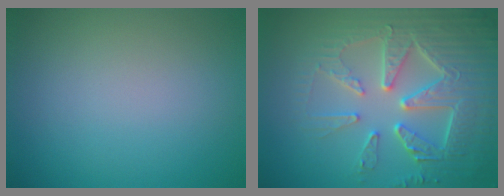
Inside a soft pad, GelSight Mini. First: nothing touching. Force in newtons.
{"total": 7.5, "press": 6.1, "slide": 4.3}